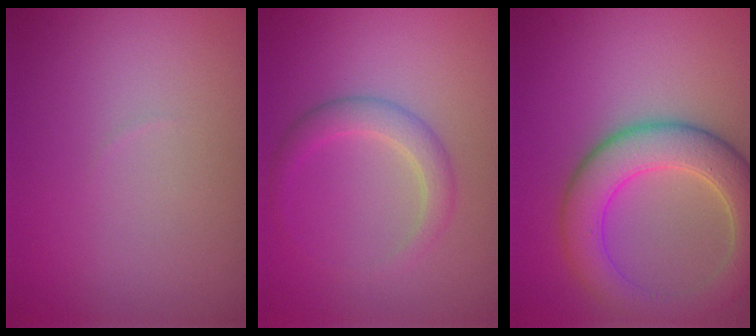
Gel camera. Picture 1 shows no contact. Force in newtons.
{"total": 2.4, "press": 2.4, "slide": 0.1}
{"total": 6.5, "press": 6.5, "slide": 0.2}